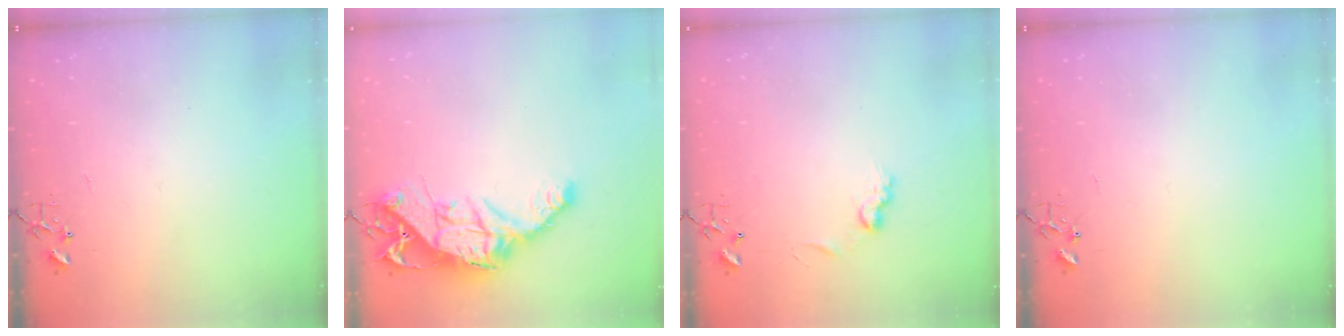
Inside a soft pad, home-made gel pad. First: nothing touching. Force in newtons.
{"total": 16.1, "press": 16.0, "slide": 1.6}
{"total": 7.6, "press": 7.6, "slide": 0.7}
{"total": 0.0}